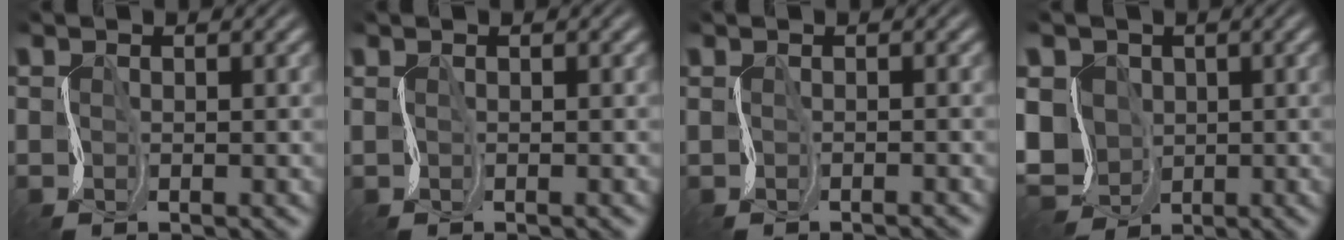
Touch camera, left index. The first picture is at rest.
{"total": 0.8, "force": [0.3, 0.2, 0.7], "torque": [-0.015, -0.002, -0.001]}
{"total": 0.9, "force": [-0.4, 0.3, 0.8], "torque": [-0.013, -0.009, -0.016]}
{"total": 8.3, "force": [-1.6, 6.5, 4.9], "torque": [-0.083, -0.005, -0.048]}